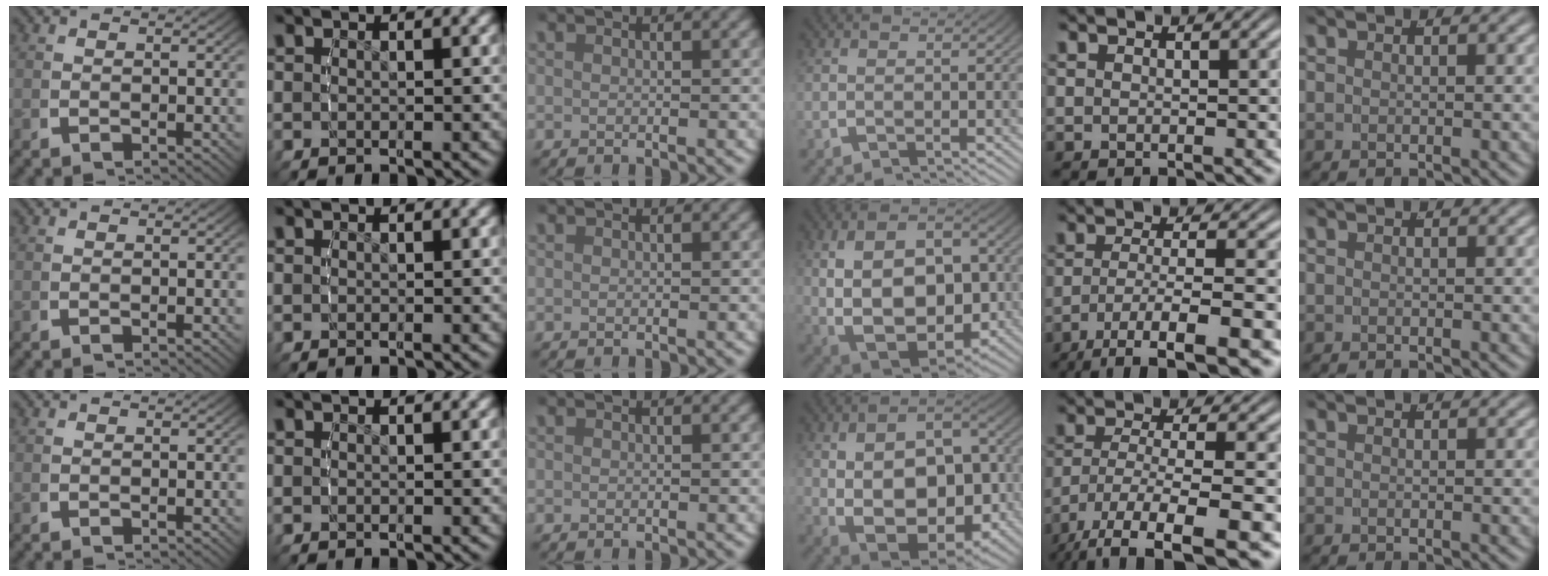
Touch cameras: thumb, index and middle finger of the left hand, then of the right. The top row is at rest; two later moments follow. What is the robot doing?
{"motion": "lift_and_place", "object": "bandage"}